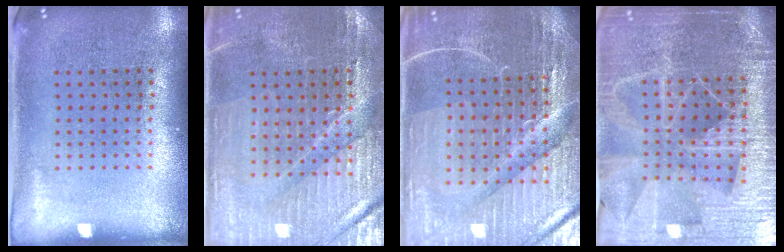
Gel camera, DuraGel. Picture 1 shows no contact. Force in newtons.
{"total": 3.2, "press": 3.1, "slide": 0.3}
{"total": 5.2, "press": 4.9, "slide": 1.8}
{"total": 5.6, "press": 4.9, "slide": 2.6}